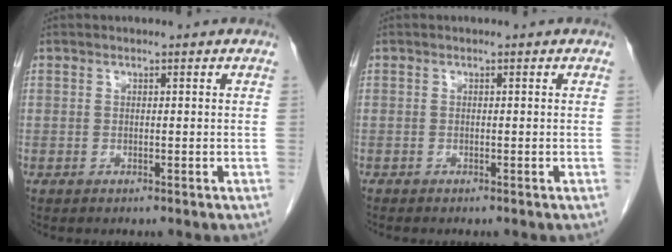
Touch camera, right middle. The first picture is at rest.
{"total": 0.0}